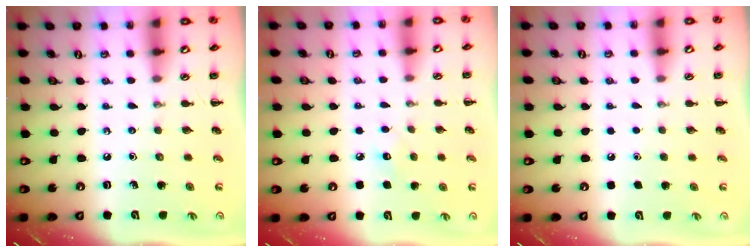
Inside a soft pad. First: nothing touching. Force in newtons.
{"total": 5.5, "press": 5.3, "slide": 1.3}
{"total": 1.8, "press": 1.8, "slide": 0.1}